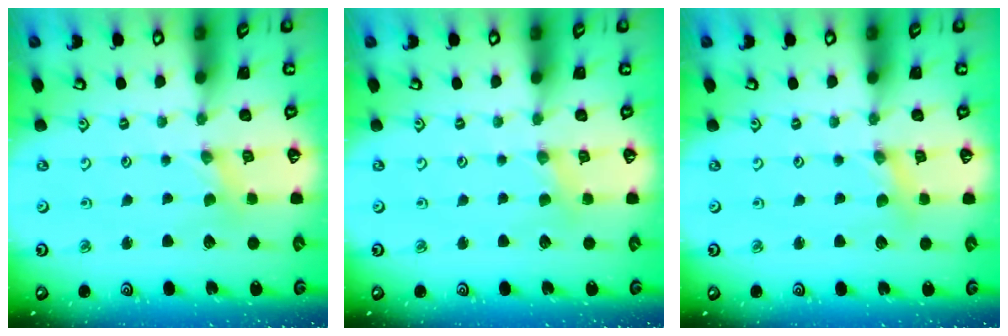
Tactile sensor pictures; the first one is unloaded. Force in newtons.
{"total": 2.2, "press": 2.1, "slide": 0.5}
{"total": 1.4, "press": 1.4, "slide": 0.2}